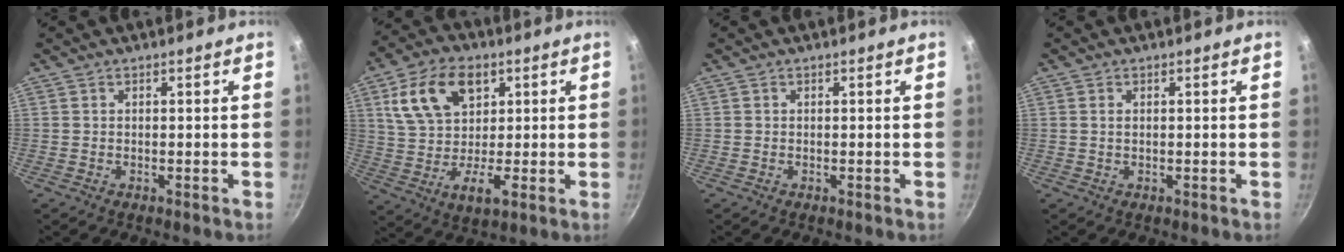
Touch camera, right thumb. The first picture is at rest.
{"total": 15.4, "force": [5.2, 10.2, 10.2], "torque": [-0.152, 0.003, 0.090]}
{"total": 0.0}
{"total": 0.9, "force": [0.2, 0.5, 0.7], "torque": [-0.012, 0.002, 0.004]}